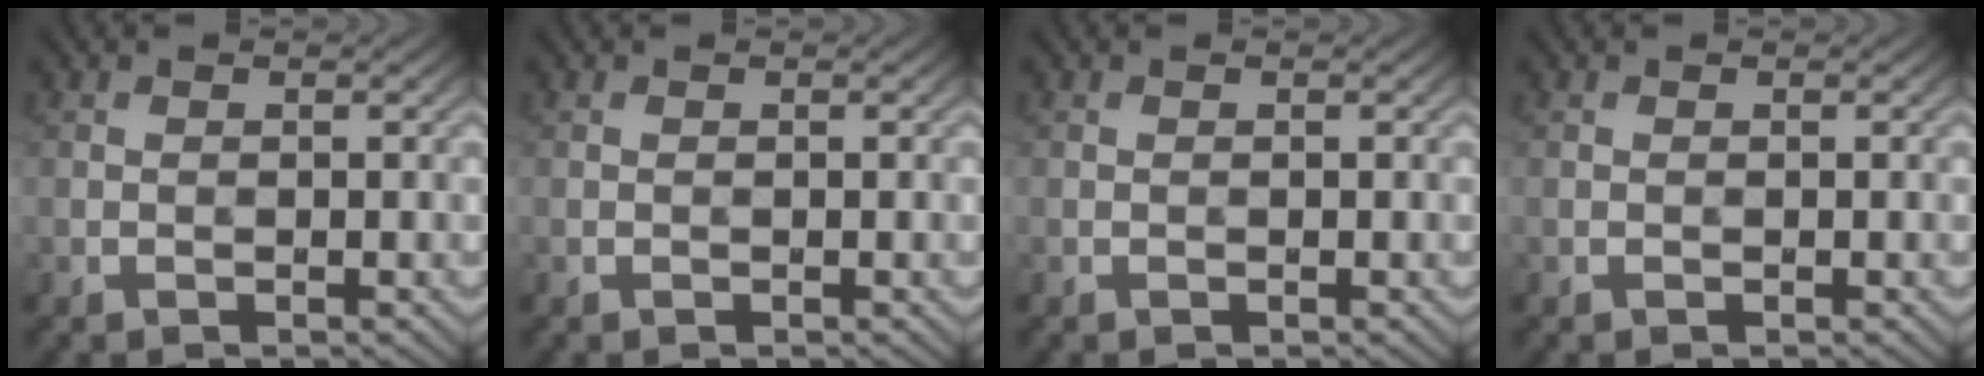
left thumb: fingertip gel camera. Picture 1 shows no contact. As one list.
[{"total": 0.0}, {"total": 0.0}, {"total": 0.0}]